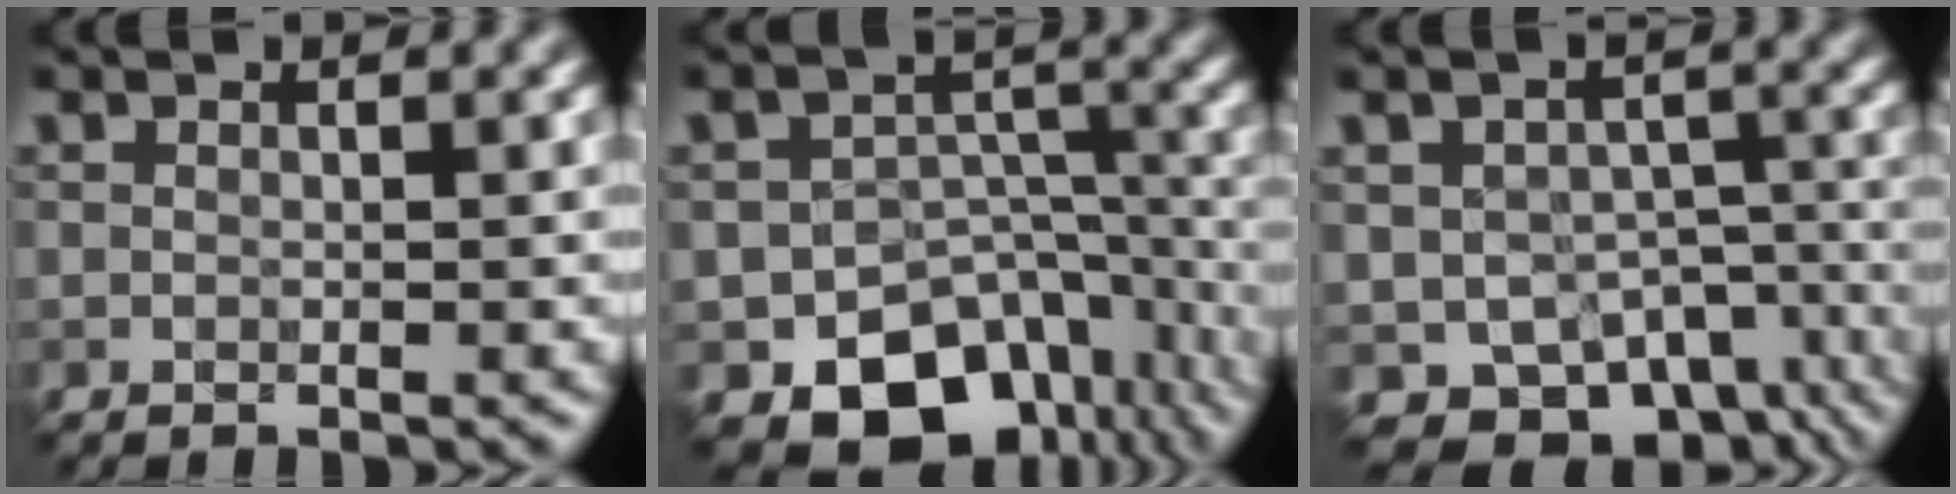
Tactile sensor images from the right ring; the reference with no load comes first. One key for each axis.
{"total": 10.7, "fx": -7.4, "fy": 6.9, "fz": 3.5, "tx": -0.029, "ty": -0.012, "tz": -0.097}
{"total": 8.1, "fx": -4.8, "fy": 5.5, "fz": 3.4, "tx": -0.042, "ty": -0.033, "tz": -0.054}